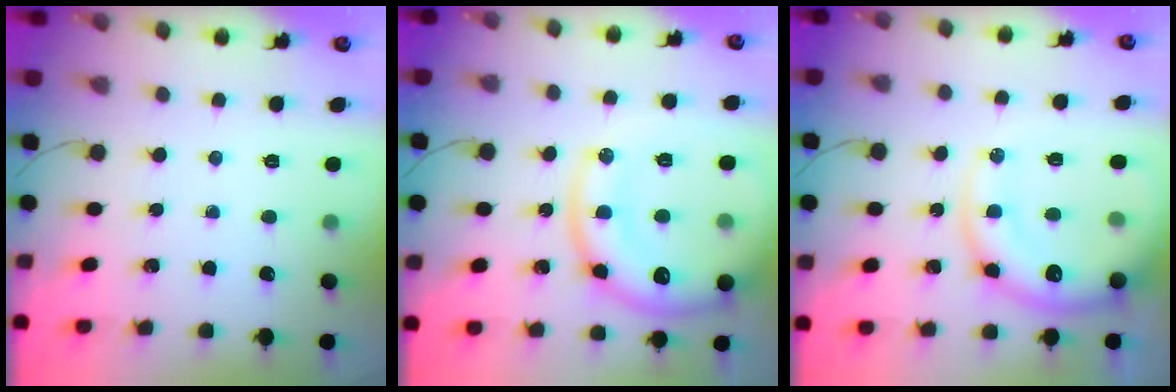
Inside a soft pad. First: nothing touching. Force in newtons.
{"total": 18.5, "press": 18.3, "slide": 2.3}
{"total": 16.5, "press": 16.1, "slide": 3.3}